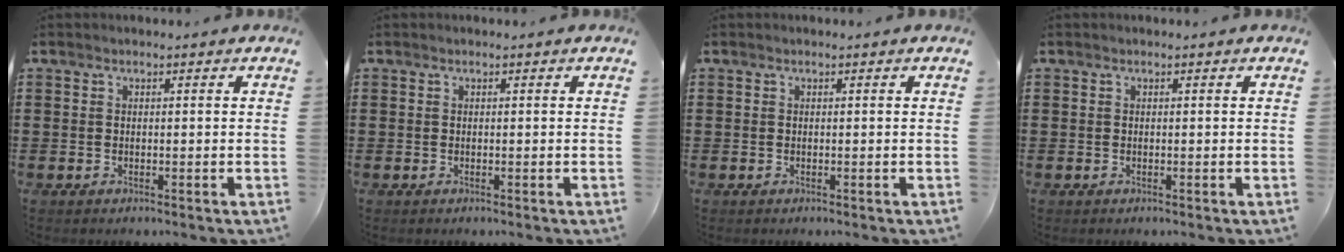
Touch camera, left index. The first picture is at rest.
{"total": 0.0}
{"total": 0.0}
{"total": 0.0}